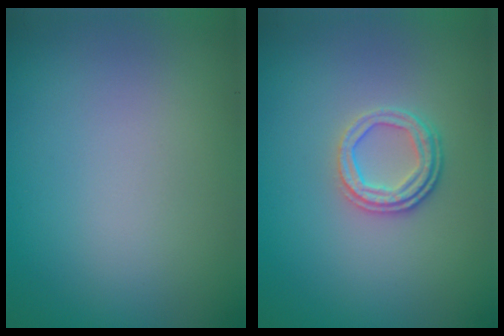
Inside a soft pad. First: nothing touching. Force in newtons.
{"total": 2.6, "press": 2.3, "slide": 1.3}